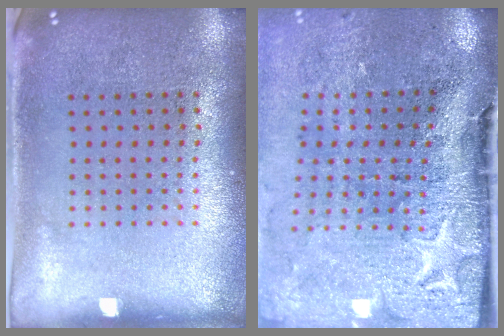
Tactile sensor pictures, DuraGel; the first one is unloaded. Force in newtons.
{"total": 5.0, "press": 4.0, "slide": 3.0}